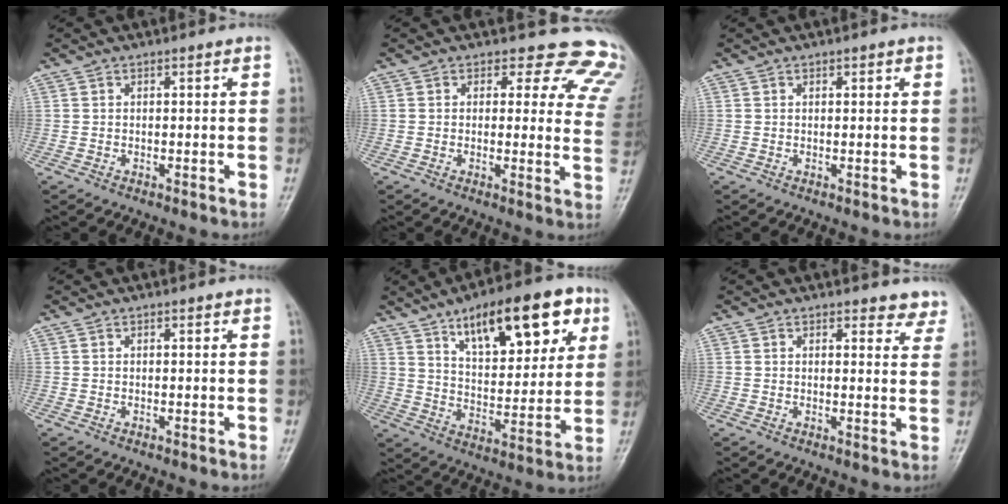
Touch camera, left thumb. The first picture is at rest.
{"total": 13.2, "force": [11.1, 6.2, 3.6], "torque": [0.017, -0.069, 0.085]}
{"total": 1.0, "force": [0.5, 0.5, 0.7], "torque": [-0.004, 0.001, 0.006]}
{"total": 0.0}
{"total": 20.0, "force": [10.3, 8.4, 14.9], "torque": [-0.173, -0.030, 0.163]}
{"total": 4.3, "force": [3.8, 1.8, 0.6], "torque": [0.027, -0.023, 0.028]}